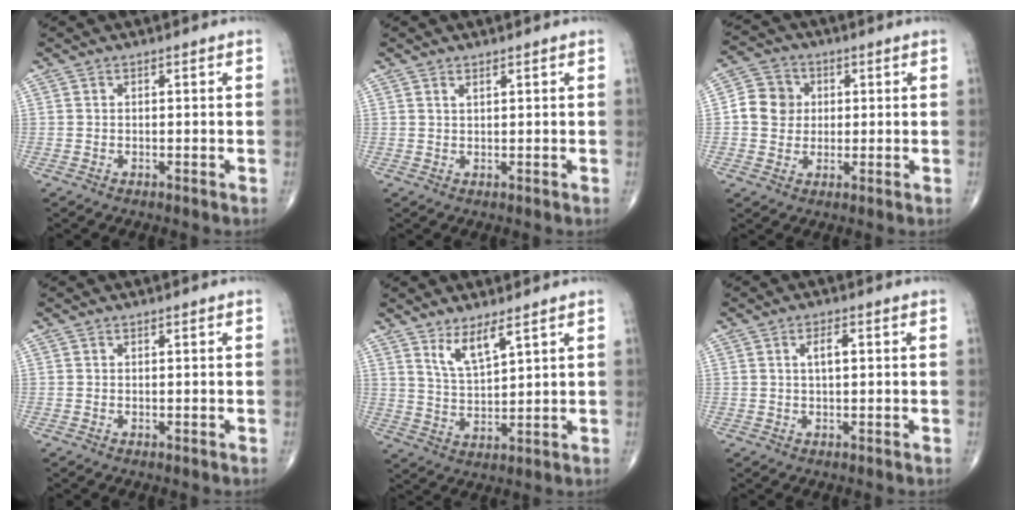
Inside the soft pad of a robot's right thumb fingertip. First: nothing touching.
{"total": 0.9, "force": [0.7, 0.2, 0.6], "torque": [-0.010, -0.002, 0.014]}
{"total": 7.1, "force": [0.7, 6.5, 2.7], "torque": [-0.023, 0.008, 0.004]}
{"total": 0.0}
{"total": 6.2, "force": [4.1, 1.5, 4.5], "torque": [-0.081, -0.035, 0.083]}
{"total": 3.1, "force": [0.7, 1.2, 2.7], "torque": [-0.049, 0.002, 0.012]}